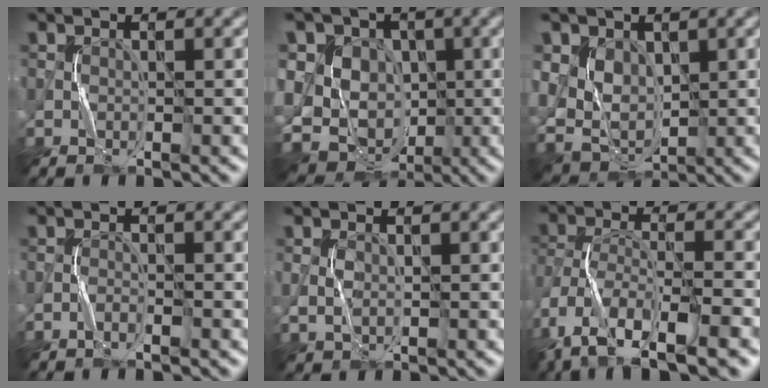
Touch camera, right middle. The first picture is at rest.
{"total": 14.2, "force": [0.6, 12.5, 6.7], "torque": [-0.152, 0.030, -0.004]}
{"total": 5.2, "force": [1.8, 4.0, 2.7], "torque": [-0.062, -0.006, 0.042]}
{"total": 0.8, "force": [-0.7, -0.2, 0.4], "torque": [-0.010, 0.003, -0.012]}
{"total": 1.0, "force": [0.2, 0.7, 0.7], "torque": [-0.020, 0.001, 0.009]}
{"total": 11.1, "force": [-7.8, 3.6, 7.1], "torque": [-0.150, -0.004, -0.138]}